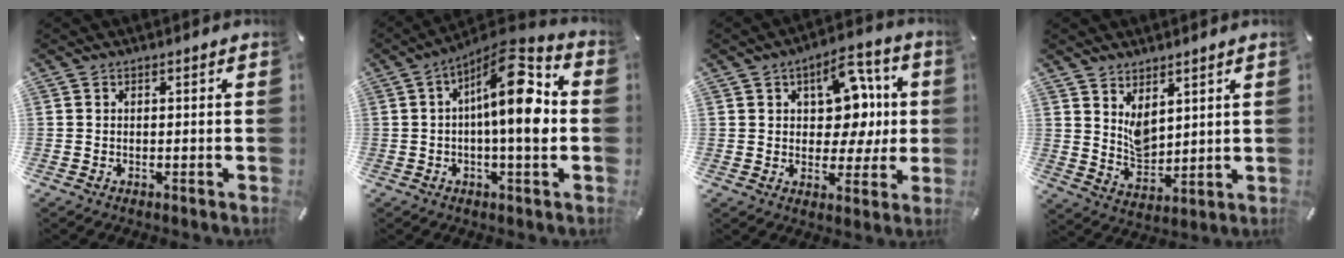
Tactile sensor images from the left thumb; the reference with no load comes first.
{"total": 15.5, "force": [1.4, 5.2, 14.5], "torque": [-0.229, -0.013, 0.014]}
{"total": 12.8, "force": [3.3, 9.3, 8.3], "torque": [-0.101, -0.014, 0.059]}
{"total": 6.1, "force": [4.0, 4.1, 2.2], "torque": [-0.040, -0.026, 0.076]}